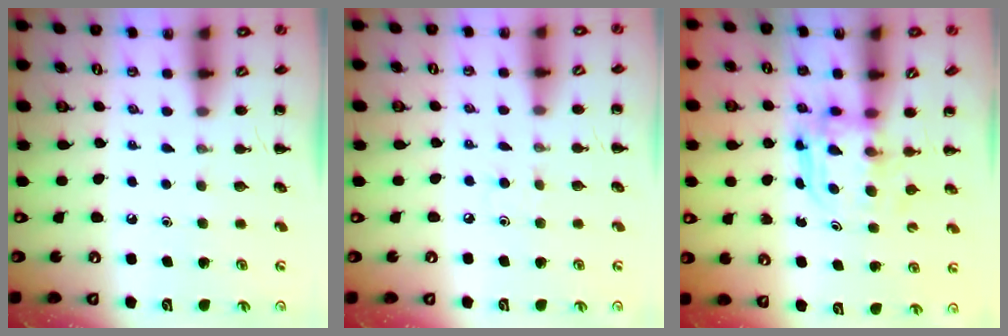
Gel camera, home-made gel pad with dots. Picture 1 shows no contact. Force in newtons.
{"total": 2.5, "press": 2.3, "slide": 0.9}
{"total": 3.6, "press": 3.6, "slide": 0.2}